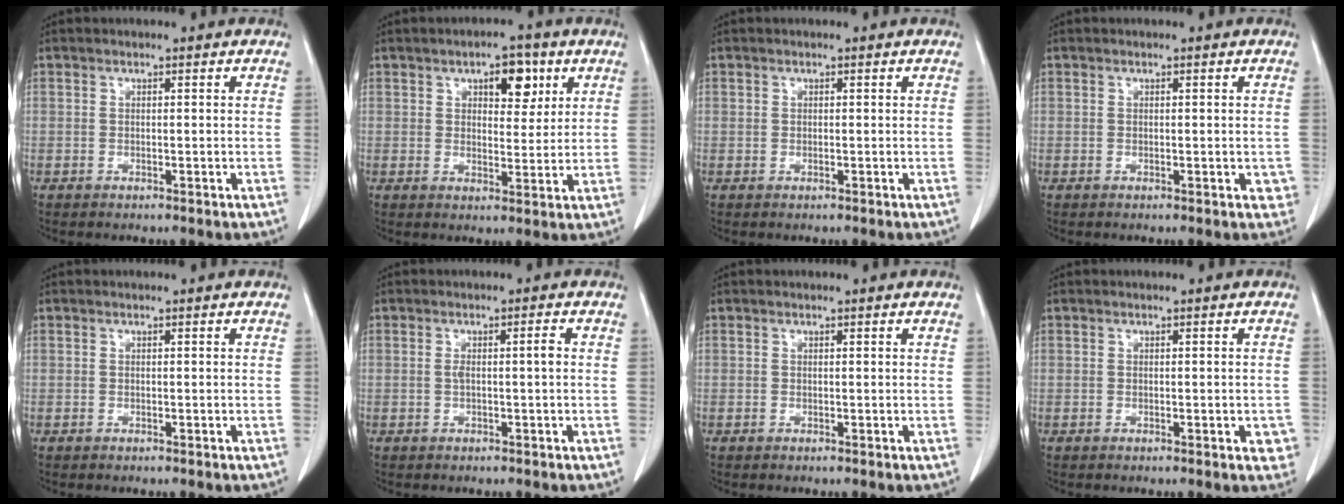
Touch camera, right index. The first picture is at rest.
{"total": 5.9, "force": [2.8, 2.8, 4.3], "torque": [-0.056, 0.006, 0.041]}
{"total": 0.0}
{"total": 2.0, "force": [-0.2, 1.1, 1.6], "torque": [-0.009, 0.004, 0.001]}
{"total": 0.0}
{"total": 2.1, "force": [0.0, 0.1, 2.1], "torque": [-0.039, 0.005, 0.002]}
{"total": 0.0}
{"total": 2.6, "force": [-0.6, 1.2, 2.2], "torque": [-0.014, 0.004, -0.001]}